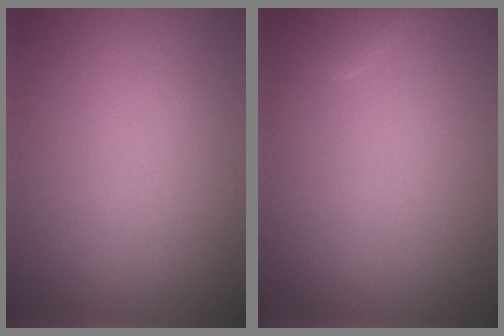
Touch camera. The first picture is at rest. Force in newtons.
{"total": 0.8, "press": 0.8, "slide": 0.1}